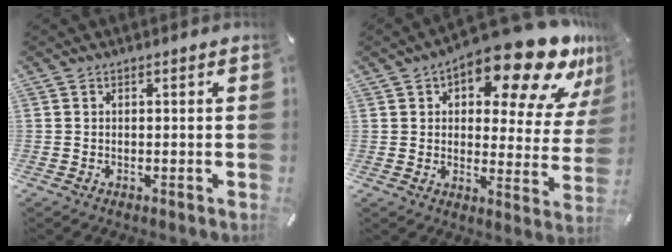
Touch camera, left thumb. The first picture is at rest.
{"total": 20.6, "force": [14.1, 7.7, 12.9], "torque": [-0.169, -0.106, 0.231]}